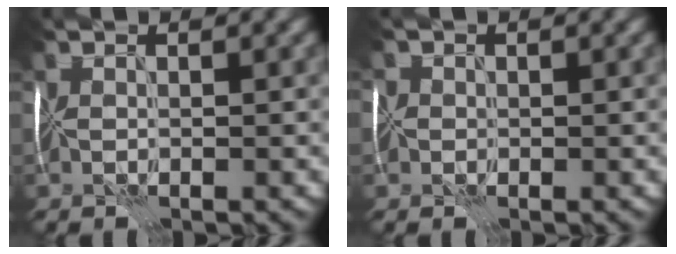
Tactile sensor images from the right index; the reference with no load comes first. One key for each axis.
{"total": 1.7, "fx": -0.5, "fy": 1.6, "fz": 0.2, "tx": 0.002, "ty": 0.010, "tz": -0.015}